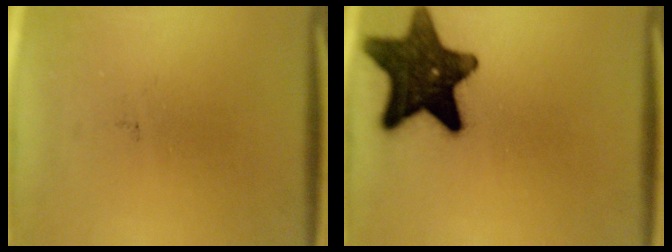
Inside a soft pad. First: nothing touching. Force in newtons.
{"total": 14.5}